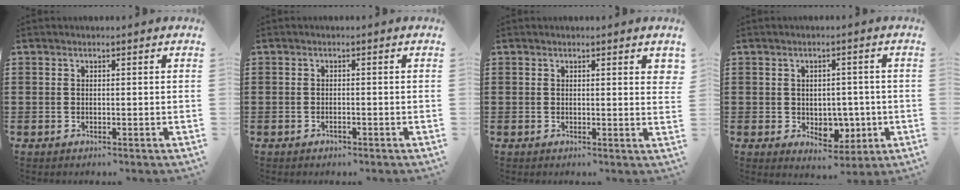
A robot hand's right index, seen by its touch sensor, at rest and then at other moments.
{"total": 0.8, "force": [-0.6, 0.3, 0.4], "torque": [-0.010, -0.003, -0.011]}
{"total": 1.0, "force": [0.6, 0.1, 0.8], "torque": [-0.019, 0.002, 0.011]}
{"total": 4.2, "force": [-0.3, 3.6, 2.1], "torque": [-0.035, 0.003, -0.010]}